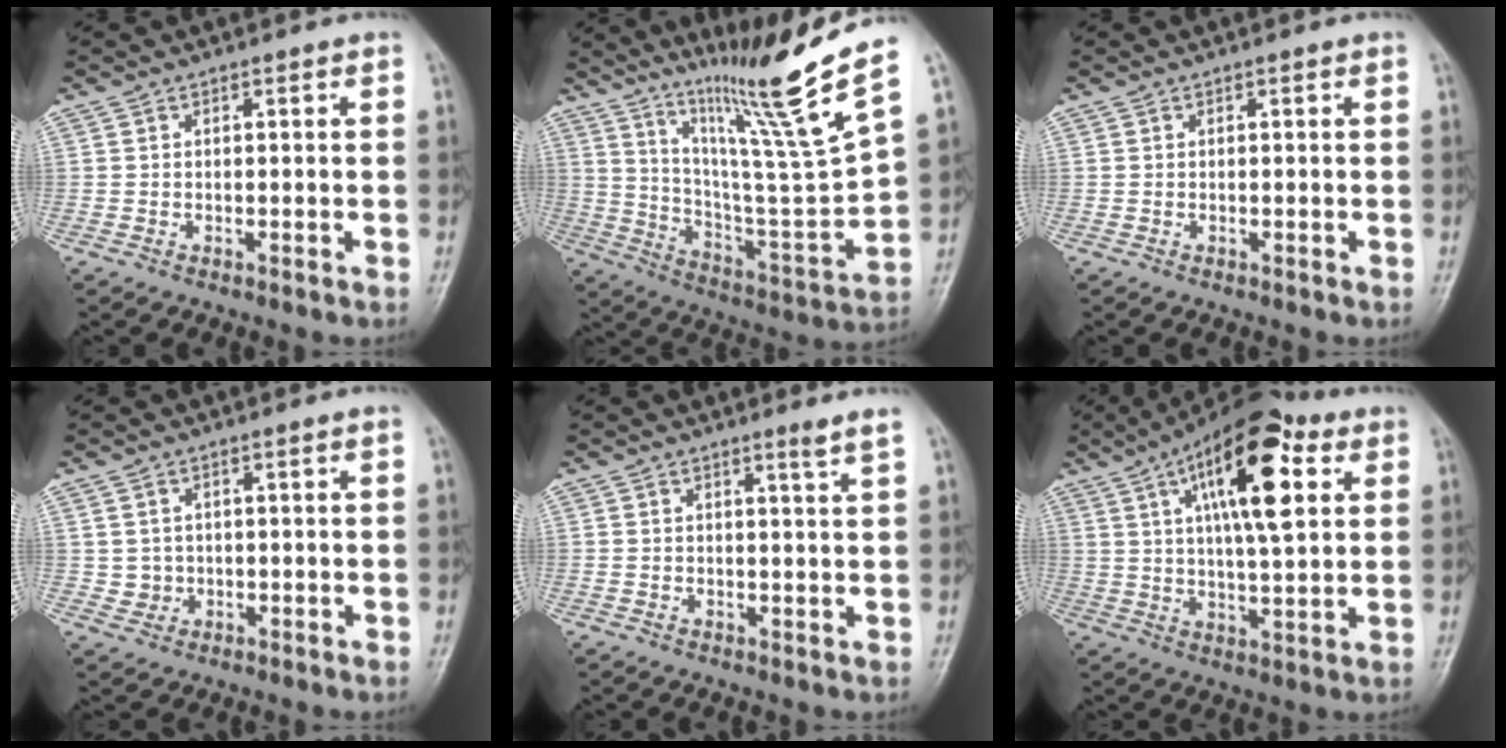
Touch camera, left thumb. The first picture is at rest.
{"total": 20.8, "force": [14.1, -1.1, 15.3], "torque": [-0.214, -0.098, 0.245]}
{"total": 0.0}
{"total": 2.0, "force": [0.1, 1.9, 0.4], "torque": [0.003, 0.001, 0.006]}
{"total": 1.7, "force": [1.3, -0.6, 1.0], "torque": [-0.016, -0.018, 0.021]}
{"total": 18.0, "force": [6.6, 6.6, 15.4], "torque": [-0.226, -0.005, 0.097]}